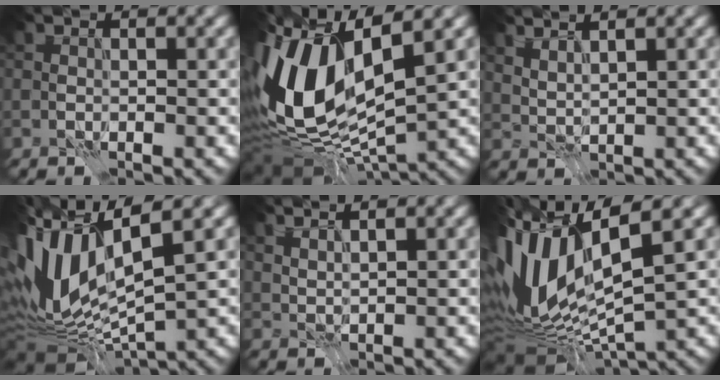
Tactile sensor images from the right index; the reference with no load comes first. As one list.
[{"total": 13.2, "force": [0.4, 6.6, 11.4], "torque": [-0.237, -0.008, -0.002]}, {"total": 2.5, "force": [2.2, 0.4, 1.2], "torque": [-0.019, -0.002, 0.036]}, {"total": 11.7, "force": [-0.2, 5.1, 10.5], "torque": [-0.235, -0.010, 0.009]}, {"total": 1.8, "force": [1.6, 0.2, 0.8], "torque": [-0.010, -0.005, 0.028]}, {"total": 12.9, "force": [-0.6, 5.2, 11.8], "torque": [-0.257, -0.009, 0.003]}]